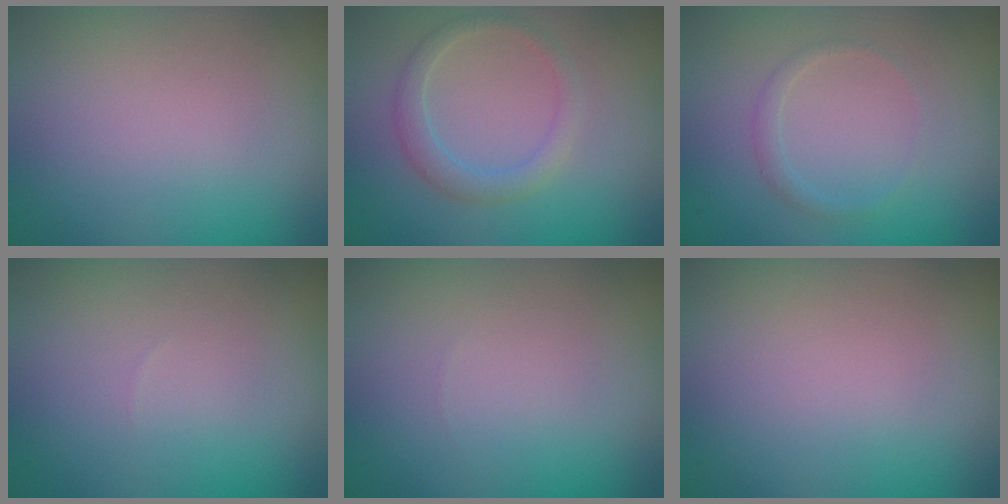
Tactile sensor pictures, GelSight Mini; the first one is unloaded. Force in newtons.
{"total": 2.0, "press": 2.0, "slide": 0.1}
{"total": 0.9, "press": 0.9, "slide": 0.0}
{"total": 0.0}
{"total": 0.0}
{"total": 0.0}